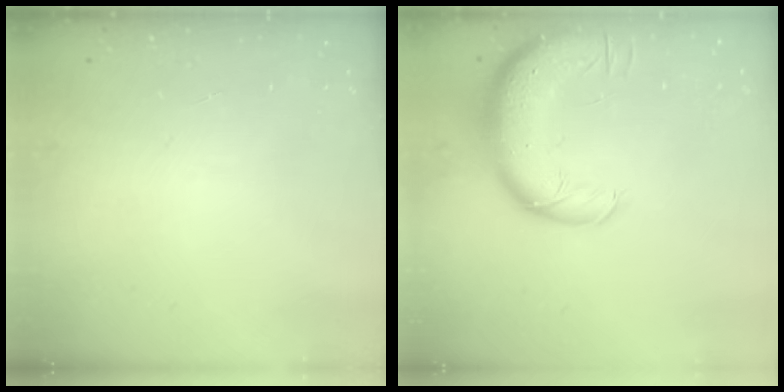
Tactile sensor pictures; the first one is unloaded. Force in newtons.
{"total": 14.5, "press": 14.1, "slide": 3.5}